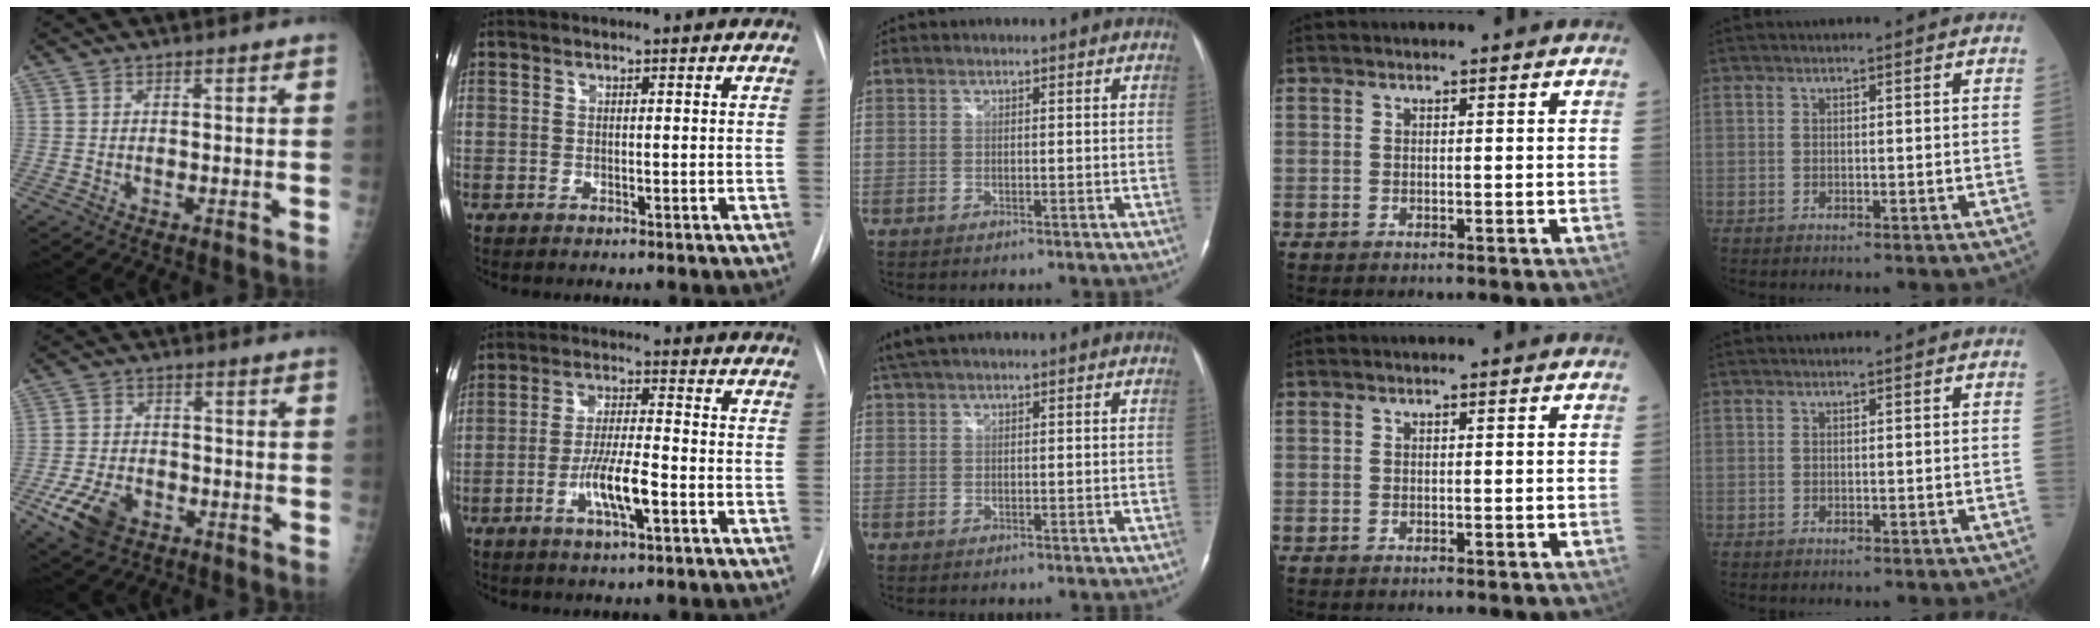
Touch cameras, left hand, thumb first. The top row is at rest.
{"thumb": {"total": 8.7, "force": [-4.2, 5.7, 5.1], "torque": [-0.092, 0.013, -0.069]}, "index": {"total": 7.5, "force": [-2.8, 1.1, 6.8], "torque": [-0.131, -0.002, -0.052]}, "middle": {"total": 3.9, "force": [3.1, 0.8, 2.2], "torque": [-0.044, 0.038, 0.060]}}